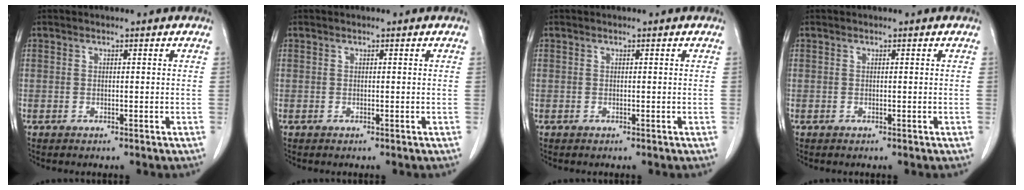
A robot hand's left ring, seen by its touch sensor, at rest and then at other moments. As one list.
[{"total": 0.0}, {"total": 0.0}, {"total": 0.0}]